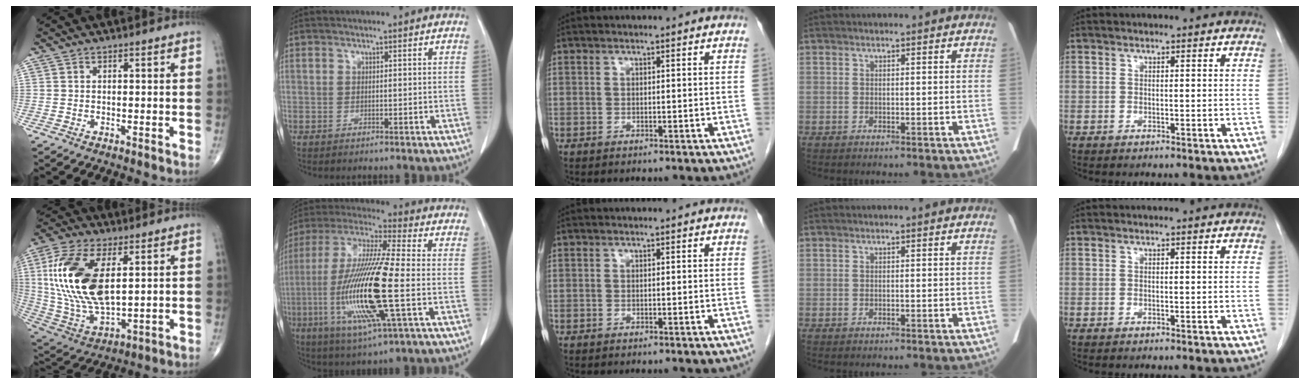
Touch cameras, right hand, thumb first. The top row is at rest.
{"thumb": {"total": 20.5, "force": [4.4, 10.2, 17.3], "torque": [-0.358, -0.021, 0.086]}, "index": {"total": 19.1, "force": [-3.6, 1.5, 18.7], "torque": [-0.393, -0.015, -0.069]}}